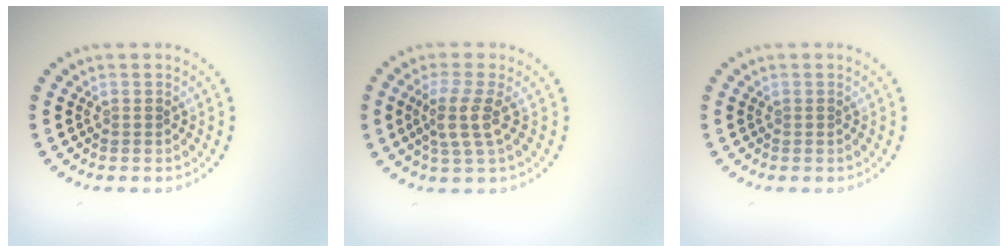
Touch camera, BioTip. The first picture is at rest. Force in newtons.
{"total": 3.0, "press": 2.4, "slide": 1.7}
{"total": 0.0}